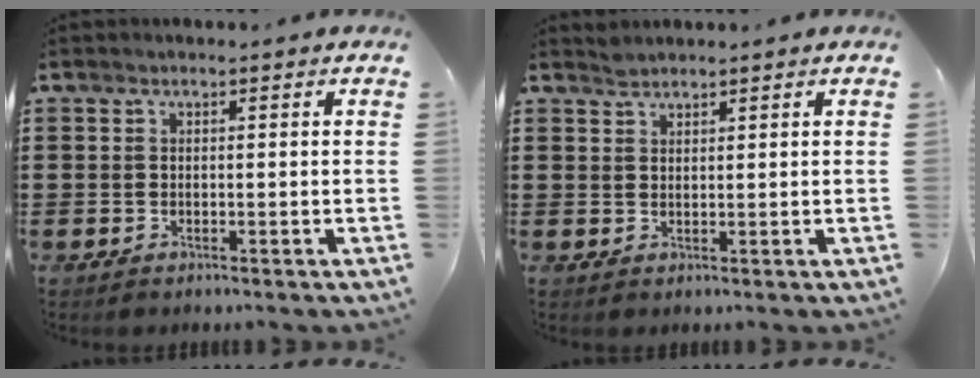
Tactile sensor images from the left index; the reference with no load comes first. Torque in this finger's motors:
{"motor_torque": [0.66, 0.21, -0.01, 0.00]}